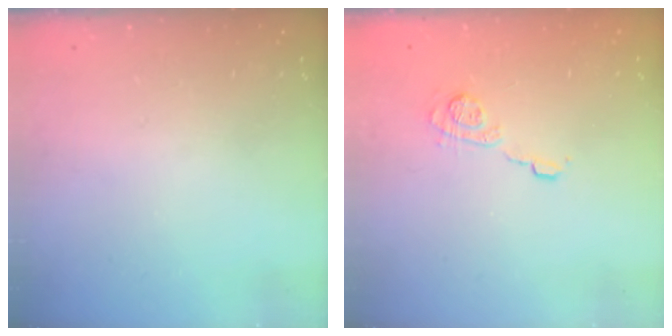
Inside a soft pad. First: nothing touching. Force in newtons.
{"total": 9.5, "press": 9.5, "slide": 0.8}